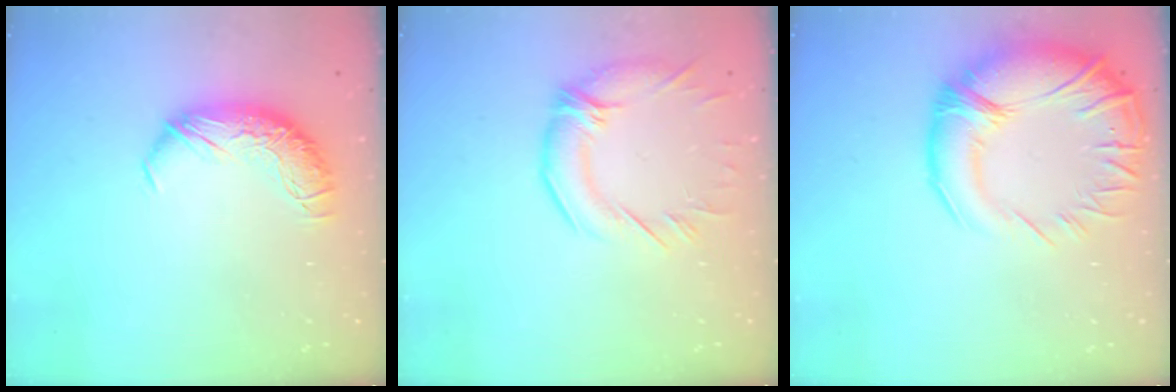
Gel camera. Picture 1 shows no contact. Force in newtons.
{"total": 2.3, "press": 0.9, "slide": 2.1}
{"total": 11.3, "press": 10.0, "slide": 5.3}